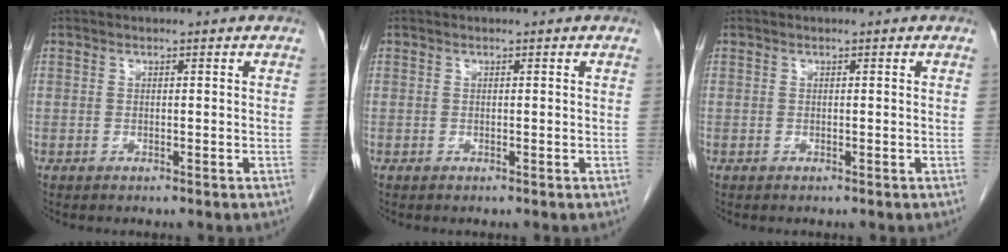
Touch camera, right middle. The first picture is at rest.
{"total": 0.0}
{"total": 0.0}